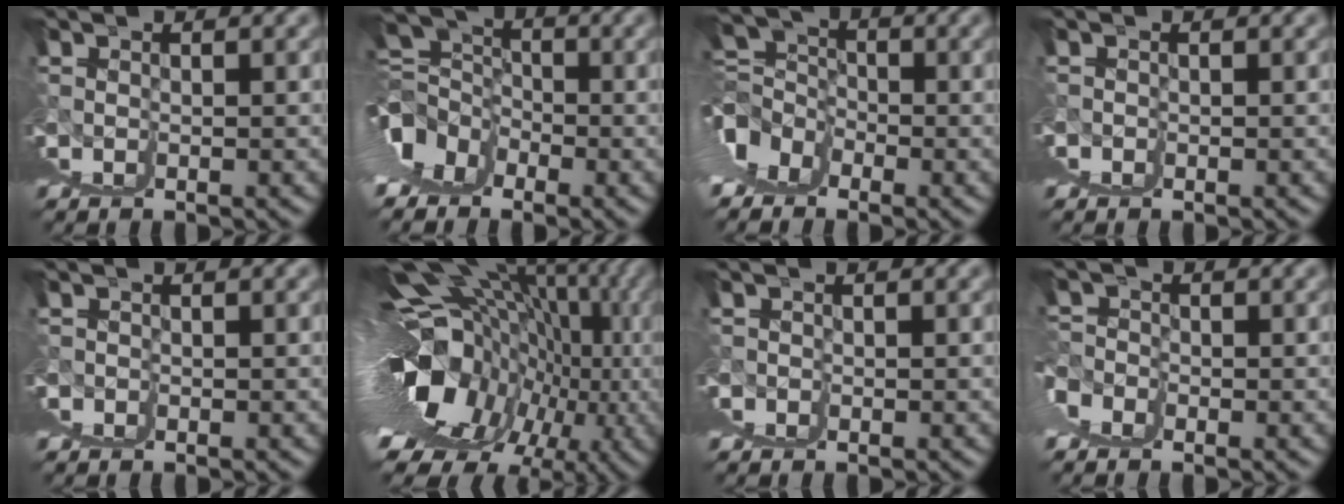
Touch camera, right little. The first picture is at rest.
{"total": 5.0, "force": [2.6, -1.2, 4.1], "torque": [-0.033, 0.024, 0.044]}
{"total": 4.8, "force": [3.2, -1.5, 3.3], "torque": [-0.025, 0.030, 0.049]}
{"total": 2.0, "force": [0.4, -1.9, -0.5], "torque": [0.012, 0.005, 0.008]}
{"total": 2.6, "force": [0.4, -2.5, -0.7], "torque": [0.013, 0.005, 0.012]}
{"total": 15.5, "force": [2.1, 5.4, 14.4], "torque": [-0.166, 0.025, 0.047]}
{"total": 2.9, "force": [0.6, -2.7, -0.9], "torque": [0.017, 0.006, 0.015]}
{"total": 5.7, "force": [1.0, -5.0, -2.4], "torque": [0.051, 0.012, 0.022]}